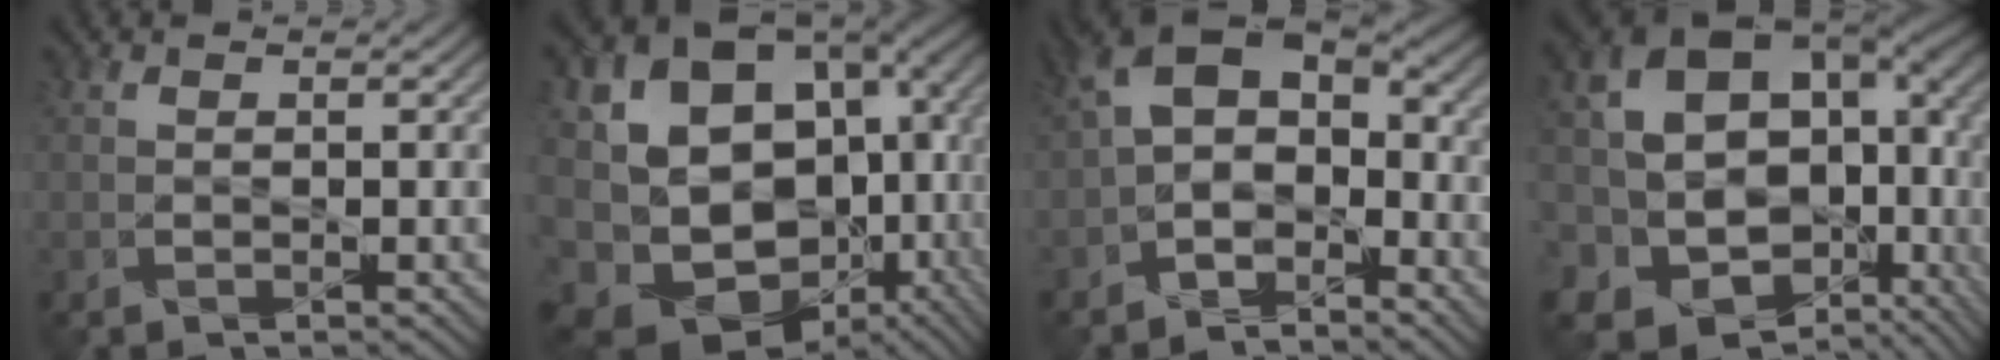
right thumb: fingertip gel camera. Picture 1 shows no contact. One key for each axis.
{"total": 19.4, "fx": -2.3, "fy": 15.9, "fz": 10.8, "tx": -0.222, "ty": -0.054, "tz": 0.012}
{"total": 8.4, "fx": -1.7, "fy": 5.5, "fz": 6.0, "tx": -0.100, "ty": 0.000, "tz": -0.044}
{"total": 17.8, "fx": -0.1, "fy": 12.9, "fz": 12.2, "tx": -0.245, "ty": -0.032, "tz": 0.065}